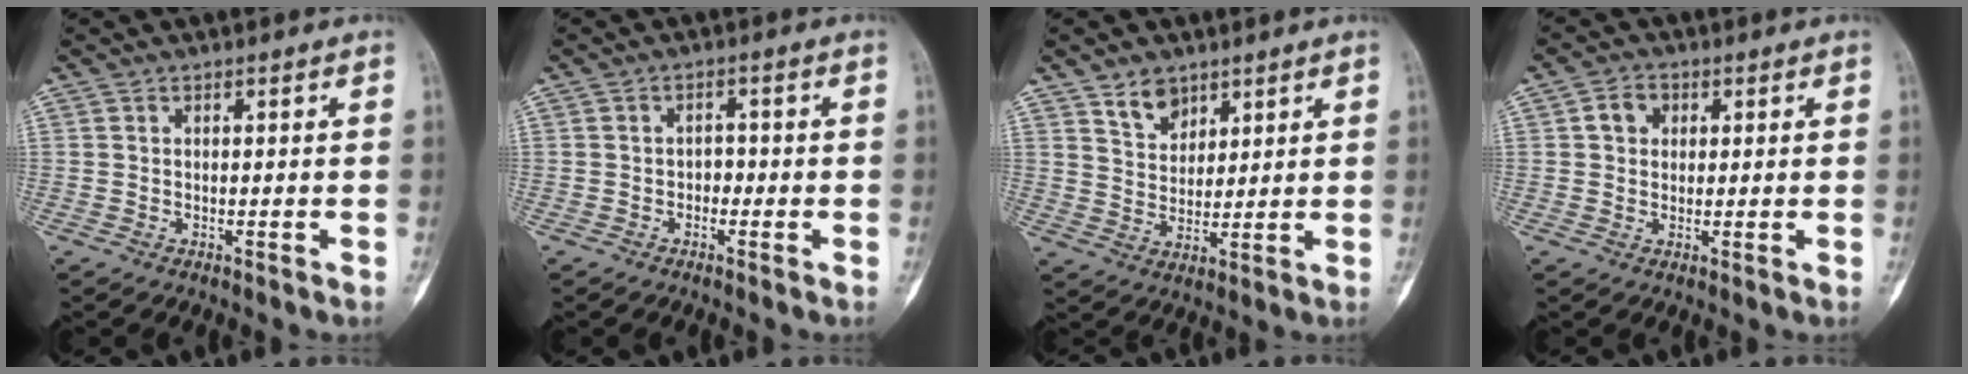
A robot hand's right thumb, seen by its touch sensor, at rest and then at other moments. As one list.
[{"total": 1.9, "force": [-0.8, 1.5, 0.9], "torque": [0.006, 0.010, -0.019]}, {"total": 5.8, "force": [4.0, 3.7, 2.1], "torque": [-0.014, -0.032, 0.078]}, {"total": 3.7, "force": [1.0, 3.1, 1.8], "torque": [-0.014, 0.005, 0.014]}]